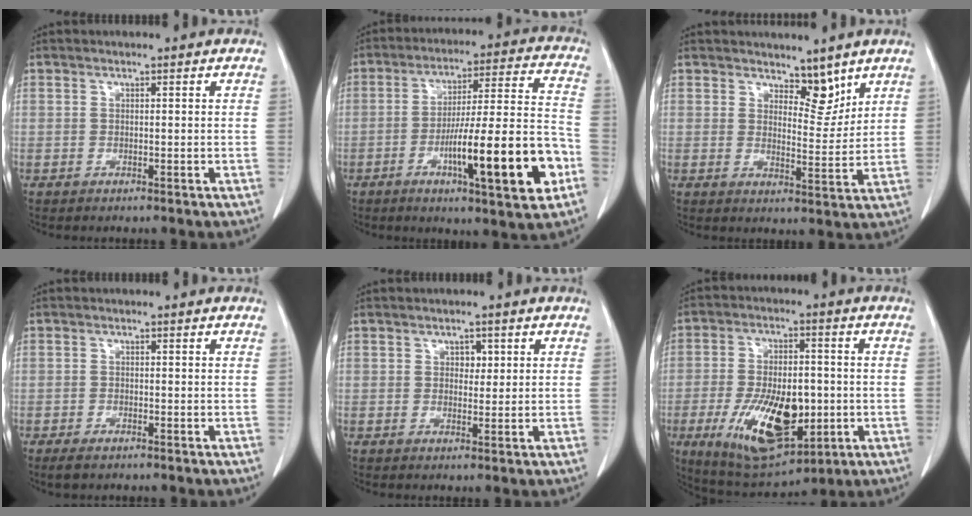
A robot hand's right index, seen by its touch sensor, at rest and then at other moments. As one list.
[{"total": 18.3, "force": [-6.6, 1.5, 17.0], "torque": [-0.250, 0.005, -0.095]}, {"total": 4.8, "force": [3.9, 2.0, 2.1], "torque": [-0.023, -0.009, 0.065]}, {"total": 2.1, "force": [-1.6, 0.7, 1.2], "torque": [-0.024, -0.003, -0.024]}, {"total": 1.9, "force": [0.7, 1.3, 1.2], "torque": [-0.012, 0.000, 0.007]}, {"total": 16.3, "force": [-4.3, 7.1, 14.1], "torque": [-0.251, -0.008, -0.054]}]